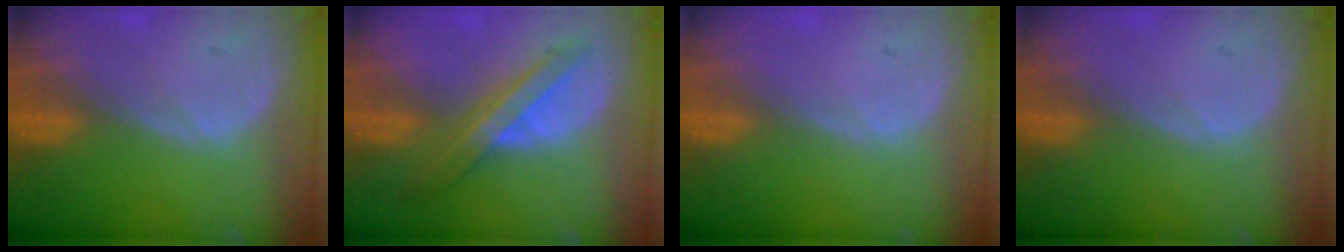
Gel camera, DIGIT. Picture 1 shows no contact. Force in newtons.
{"total": 7.2, "press": 6.1, "slide": 3.8}
{"total": 0.0}
{"total": 0.0}